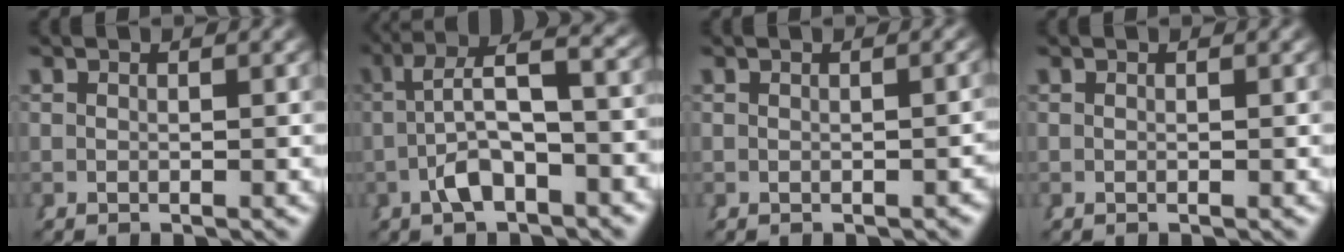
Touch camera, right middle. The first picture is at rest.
{"total": 6.8, "force": [0.3, 2.7, 6.2], "torque": [-0.086, 0.006, 0.008]}
{"total": 0.8, "force": [-0.7, 0.2, 0.3], "torque": [-0.004, 0.000, -0.009]}
{"total": 0.0}